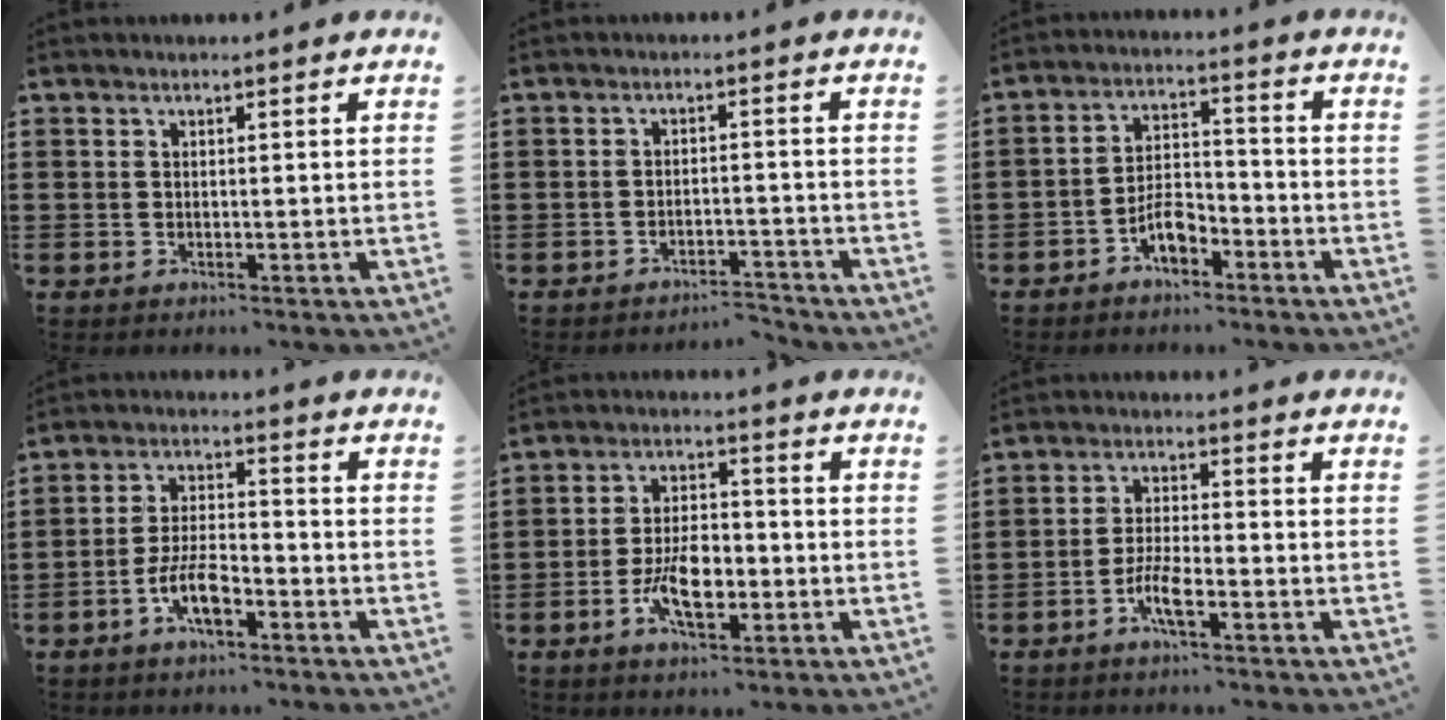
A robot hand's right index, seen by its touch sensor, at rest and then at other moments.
{"total": 3.0, "force": [-3.0, 0.3, 0.1], "torque": [-0.008, 0.003, -0.063]}
{"total": 5.4, "force": [-3.4, 2.6, 3.3], "torque": [-0.068, 0.011, -0.067]}
{"total": 6.2, "force": [-3.2, 2.5, 4.7], "torque": [-0.112, 0.001, -0.066]}
{"total": 7.5, "force": [-2.4, 3.9, 6.0], "torque": [-0.118, 0.001, -0.047]}
{"total": 4.7, "force": [-2.3, 1.0, 3.9], "torque": [-0.093, -0.007, -0.049]}